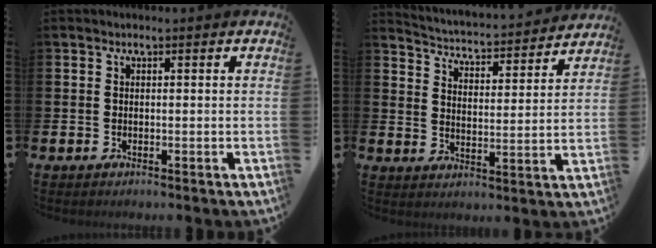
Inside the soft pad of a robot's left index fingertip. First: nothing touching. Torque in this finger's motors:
{"motor_torque": [0.85, -1.29, 0.05, 0.01]}